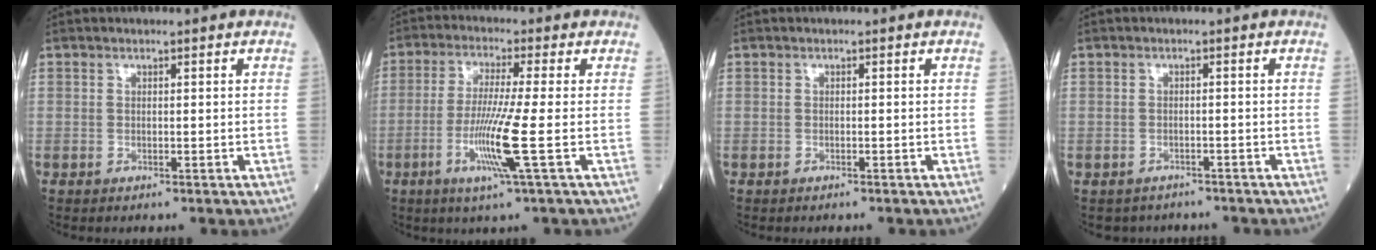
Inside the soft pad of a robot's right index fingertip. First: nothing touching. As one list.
[{"total": 9.0, "force": [-2.7, -1.1, 8.5], "torque": [-0.177, -0.021, -0.055]}, {"total": 1.2, "force": [-0.9, 0.6, 0.7], "torque": [-0.023, -0.002, -0.009]}, {"total": 5.9, "force": [-4.9, 3.2, 0.6], "torque": [-0.010, 0.012, -0.066]}]